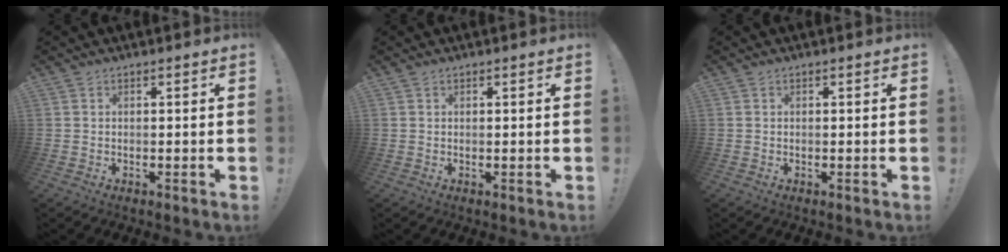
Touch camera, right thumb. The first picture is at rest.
{"total": 0.5, "force": [0.5, -0.1, 0.0], "torque": [0.006, -0.004, 0.009]}
{"total": 0.0}